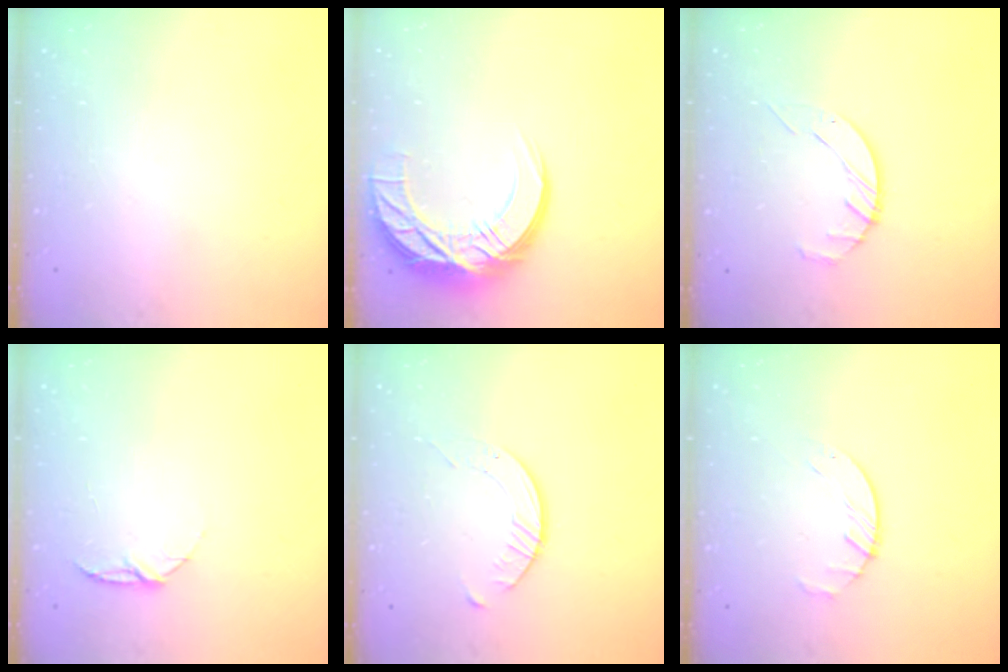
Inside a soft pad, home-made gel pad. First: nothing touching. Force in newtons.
{"total": 15.9, "press": 15.9, "slide": 1.2}
{"total": 3.2, "press": 3.2, "slide": 0.4}
{"total": 4.9, "press": 4.8, "slide": 0.6}
{"total": 3.5, "press": 3.4, "slide": 0.4}
{"total": 1.6, "press": 1.6, "slide": 0.3}